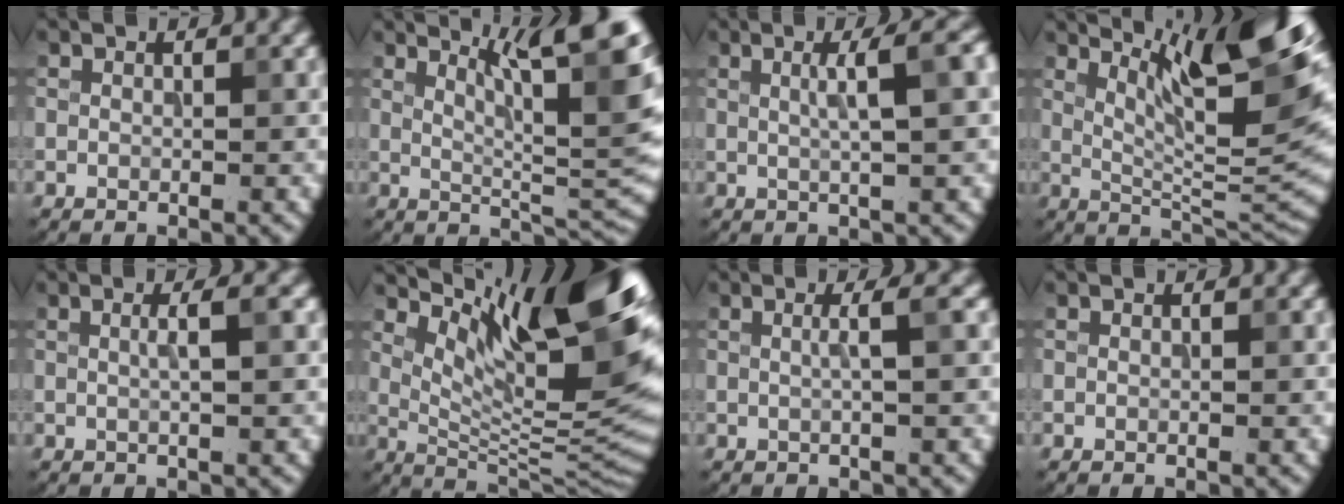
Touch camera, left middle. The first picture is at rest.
{"total": 10.5, "force": [5.7, 2.3, 8.5], "torque": [-0.101, 0.015, 0.089]}
{"total": 4.5, "force": [1.0, 0.8, 4.3], "torque": [-0.054, 0.014, 0.012]}
{"total": 11.7, "force": [6.2, 2.2, 9.7], "torque": [-0.136, 0.006, 0.110]}
{"total": 1.7, "force": [0.3, 0.3, 1.7], "torque": [-0.023, 0.007, 0.001]}
{"total": 14.3, "force": [6.7, 4.4, 11.8], "torque": [-0.162, -0.001, 0.120]}
{"total": 1.7, "force": [0.2, 0.2, 1.7], "torque": [-0.026, 0.006, -0.001]}
{"total": 0.0}